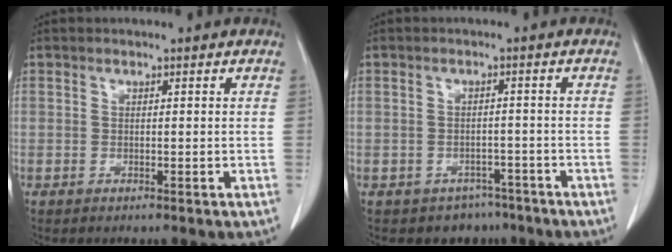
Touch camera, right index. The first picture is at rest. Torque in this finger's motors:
{"motor_torque": [-0.09, -0.02, 0.00, 0.00]}